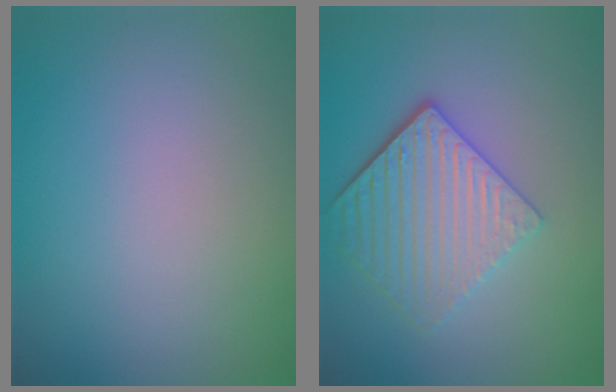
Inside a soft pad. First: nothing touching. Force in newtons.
{"total": 4.5, "press": 3.7, "slide": 2.5}